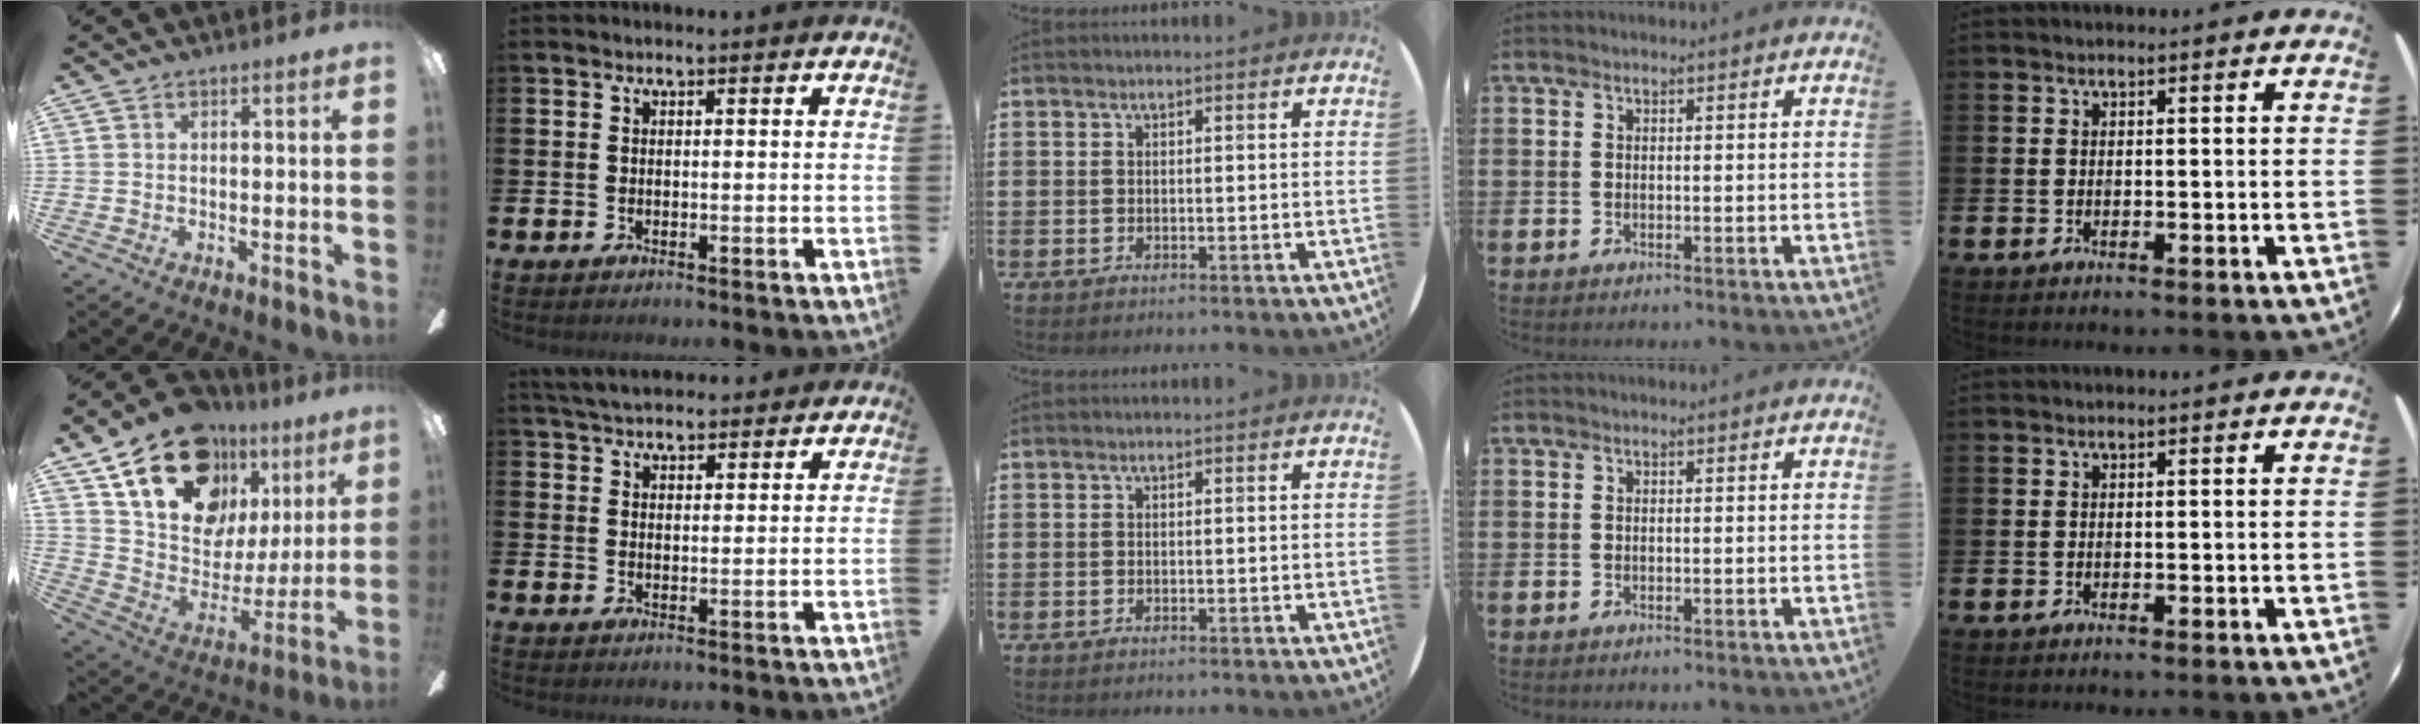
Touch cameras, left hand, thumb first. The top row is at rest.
{"thumb": {"total": 22.2, "force": [13.9, 13.7, 10.5], "torque": [-0.184, -0.068, 0.261]}, "index": {"total": 4.7, "force": [4.5, 1.0, 0.7], "torque": [-0.022, -0.019, 0.082]}}